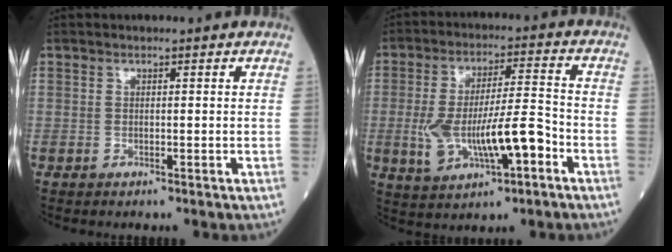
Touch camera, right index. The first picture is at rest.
{"total": 12.3, "force": [-3.3, 3.2, 11.4], "torque": [-0.218, 0.011, -0.048]}